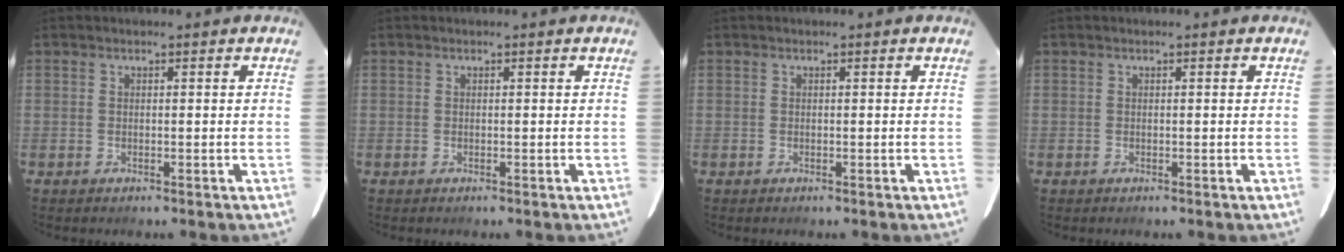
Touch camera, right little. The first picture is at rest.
{"total": 0.0}
{"total": 0.0}
{"total": 0.0}